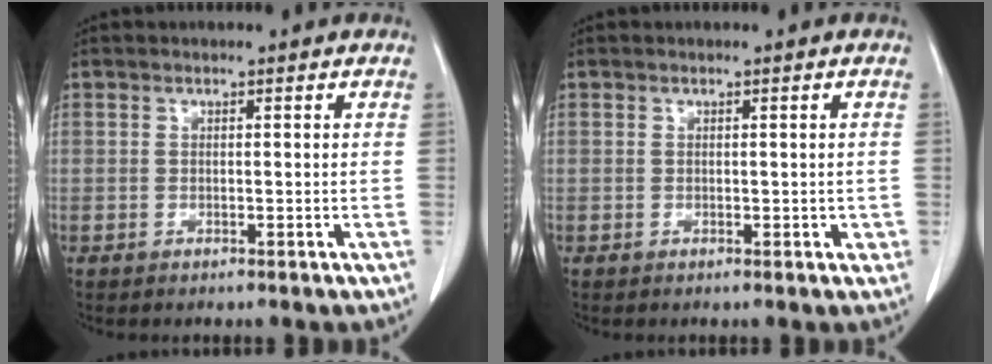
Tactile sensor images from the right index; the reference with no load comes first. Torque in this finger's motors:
{"motor_torque": [-0.06, 0.02, 0.01, 0.01]}